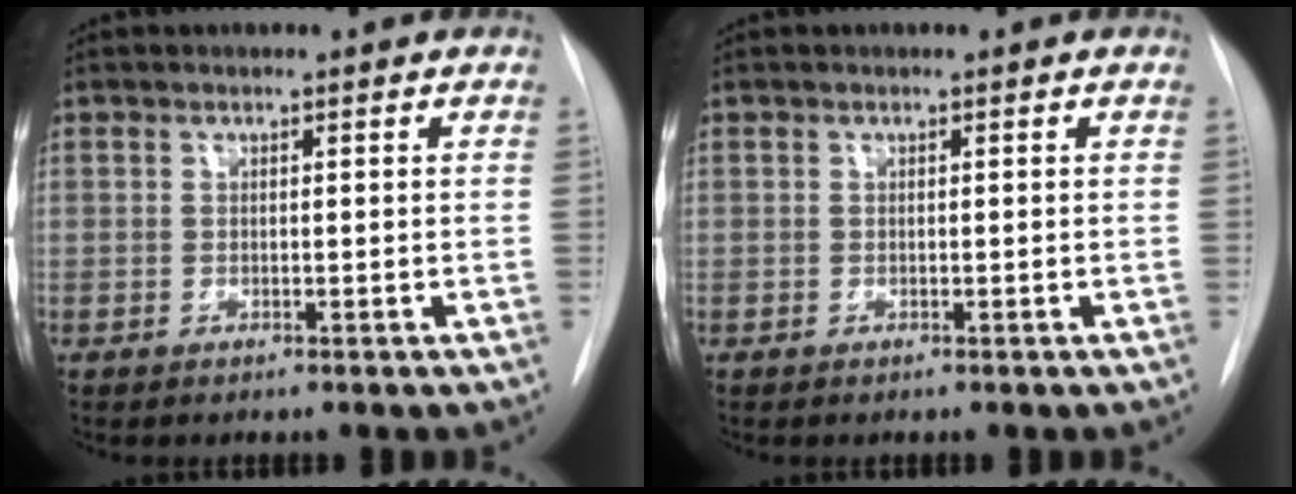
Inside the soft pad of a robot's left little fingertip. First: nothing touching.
{"total": 0.0}